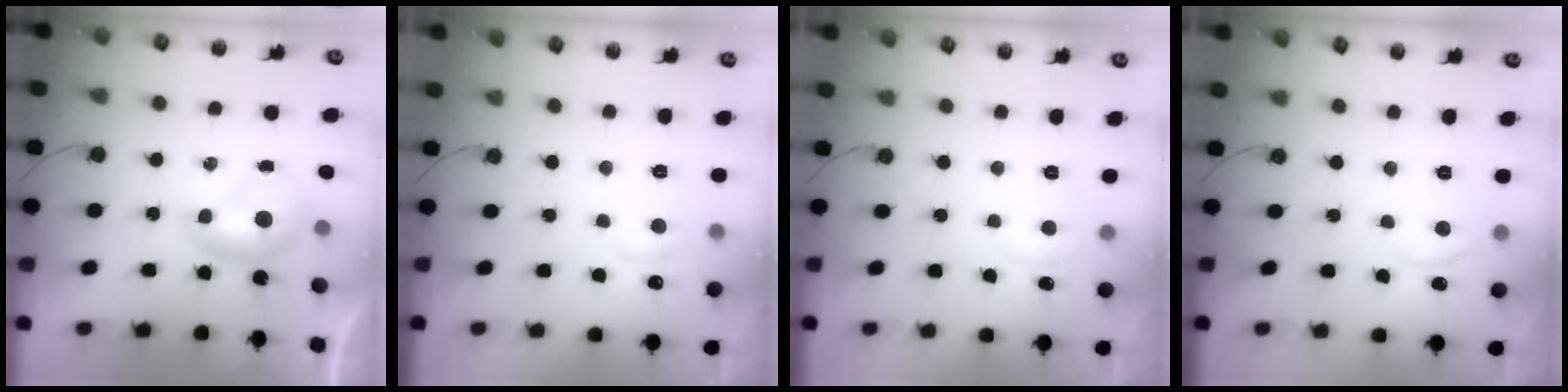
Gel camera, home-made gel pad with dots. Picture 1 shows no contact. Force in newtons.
{"total": 1.1, "press": 0.7, "slide": 0.8}
{"total": 0.8, "press": 0.2, "slide": 0.8}
{"total": 0.5, "press": 0.0, "slide": 0.5}